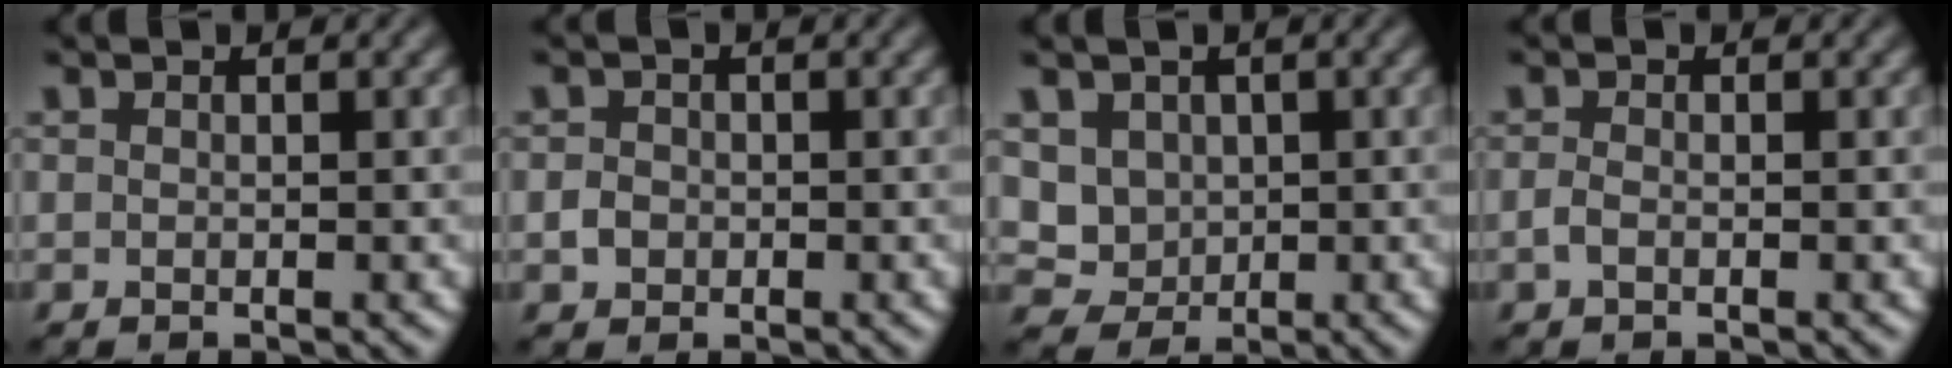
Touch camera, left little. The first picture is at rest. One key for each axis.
{"total": 1.2, "fx": -0.4, "fy": 1.1, "fz": 0.4, "tx": 0.006, "ty": 0.001, "tz": -0.010}
{"total": 3.1, "fx": 0.5, "fy": 2.9, "fz": 1.2, "tx": -0.024, "ty": -0.001, "tz": 0.007}
{"total": 0.9, "fx": -0.5, "fy": 0.4, "fz": 0.6, "tx": -0.020, "ty": 0.003, "tz": -0.010}